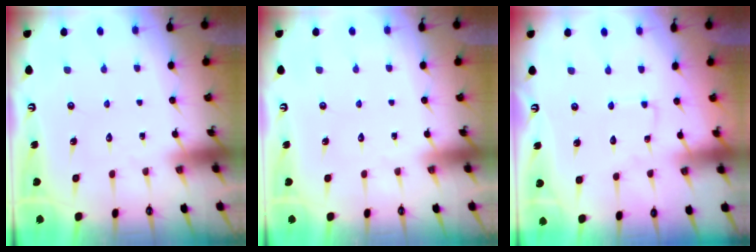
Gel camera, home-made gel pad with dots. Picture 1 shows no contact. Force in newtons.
{"total": 0.0}
{"total": 2.4, "press": 2.4, "slide": 0.2}